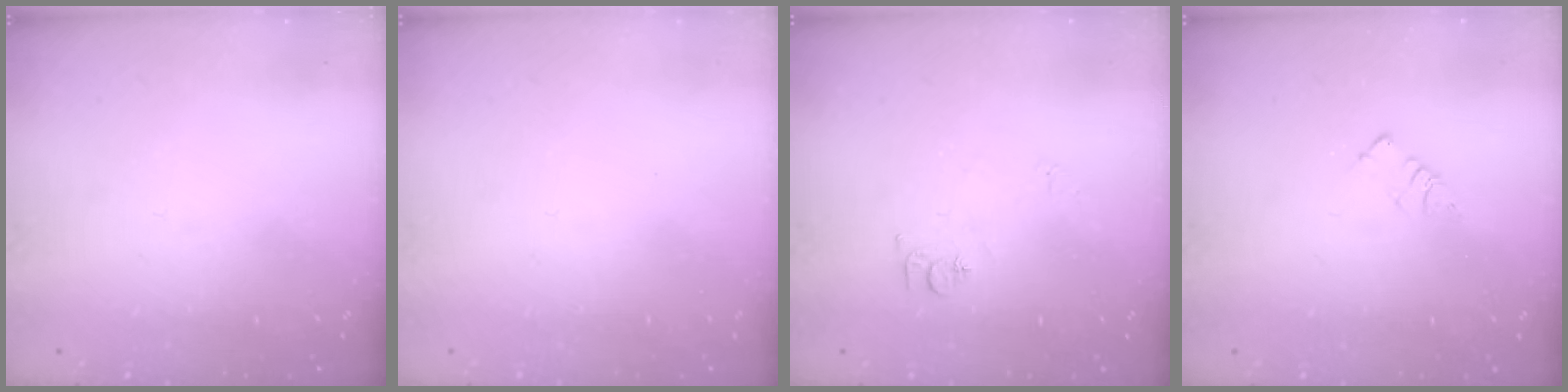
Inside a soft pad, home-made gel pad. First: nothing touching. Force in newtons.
{"total": 1.6, "press": 1.6, "slide": 0.1}
{"total": 6.7, "press": 6.7, "slide": 0.8}
{"total": 2.9, "press": 2.9, "slide": 0.4}